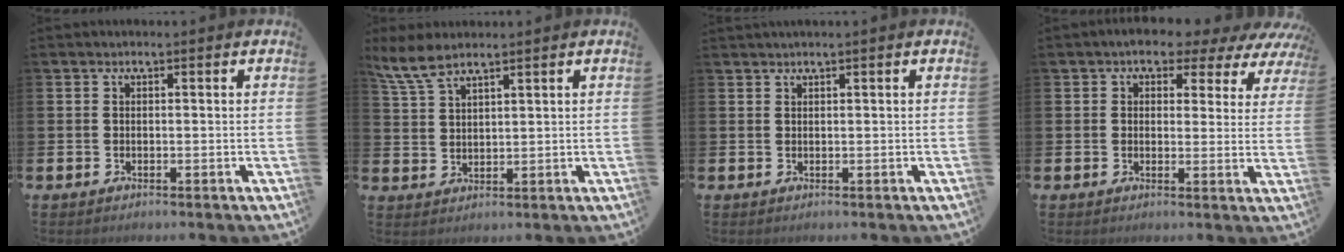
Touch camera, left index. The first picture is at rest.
{"total": 5.7, "force": [4.8, 1.4, 2.6], "torque": [-0.061, -0.014, 0.088]}
{"total": 0.7, "force": [0.7, -0.2, 0.3], "torque": [-0.007, 0.000, 0.014]}
{"total": 4.2, "force": [3.4, 2.1, 1.5], "torque": [-0.036, -0.022, 0.052]}